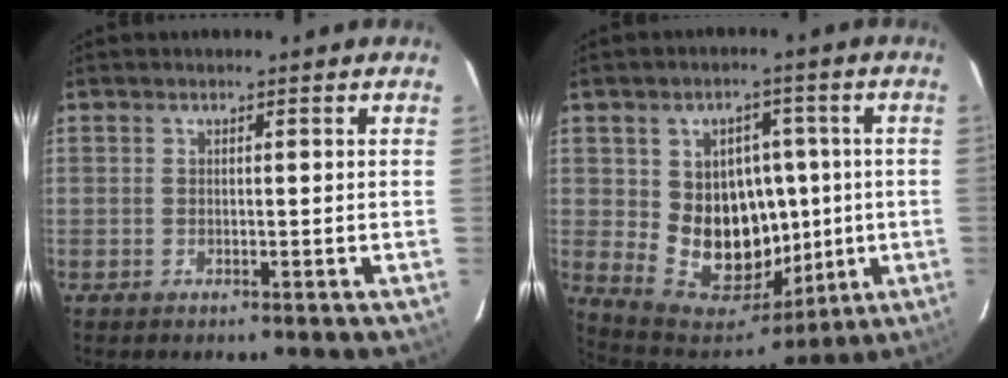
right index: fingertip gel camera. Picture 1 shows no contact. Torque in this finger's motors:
{"motor_torque": [1.71, -0.28, 0.83, 0.14]}